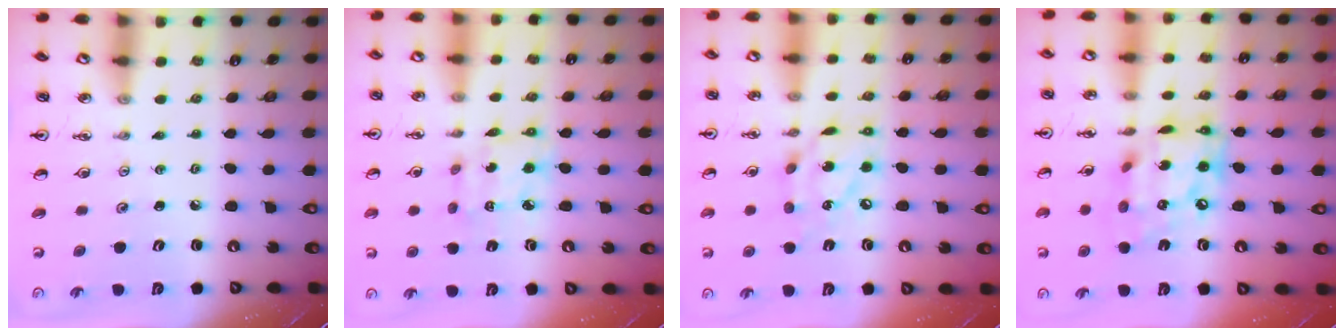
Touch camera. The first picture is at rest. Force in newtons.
{"total": 5.9, "press": 5.9, "slide": 0.2}
{"total": 12.7, "press": 12.7, "slide": 0.9}
{"total": 18.0, "press": 17.9, "slide": 1.8}